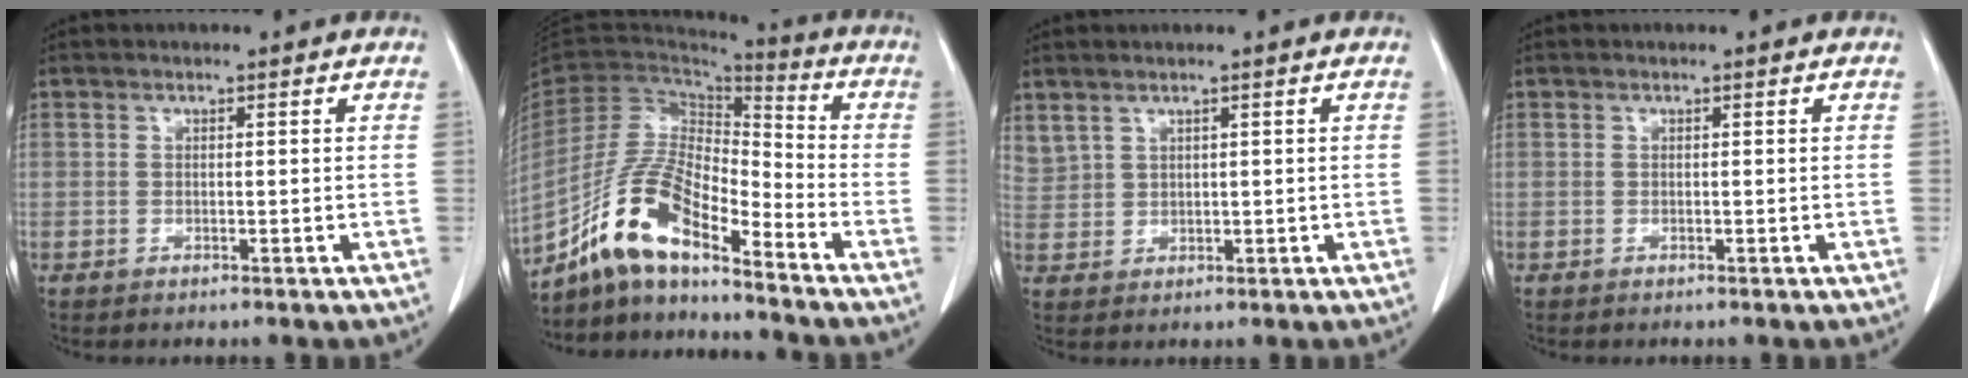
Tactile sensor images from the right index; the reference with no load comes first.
{"total": 12.4, "force": [-9.3, 3.1, 7.7], "torque": [-0.164, 0.017, -0.172]}
{"total": 3.7, "force": [2.7, 2.1, 1.3], "torque": [-0.034, 0.009, 0.071]}
{"total": 0.0}